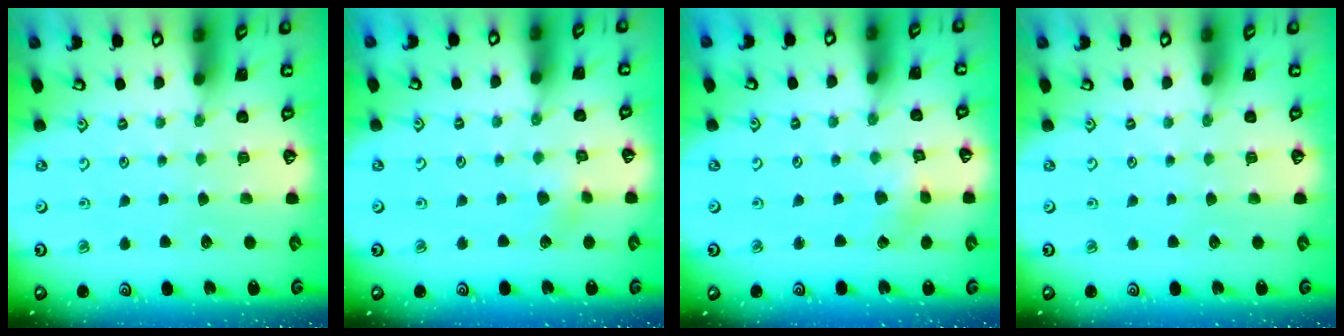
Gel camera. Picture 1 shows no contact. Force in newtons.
{"total": 2.9, "press": 2.8, "slide": 0.2}
{"total": 2.4, "press": 2.4, "slide": 0.2}
{"total": 0.0}